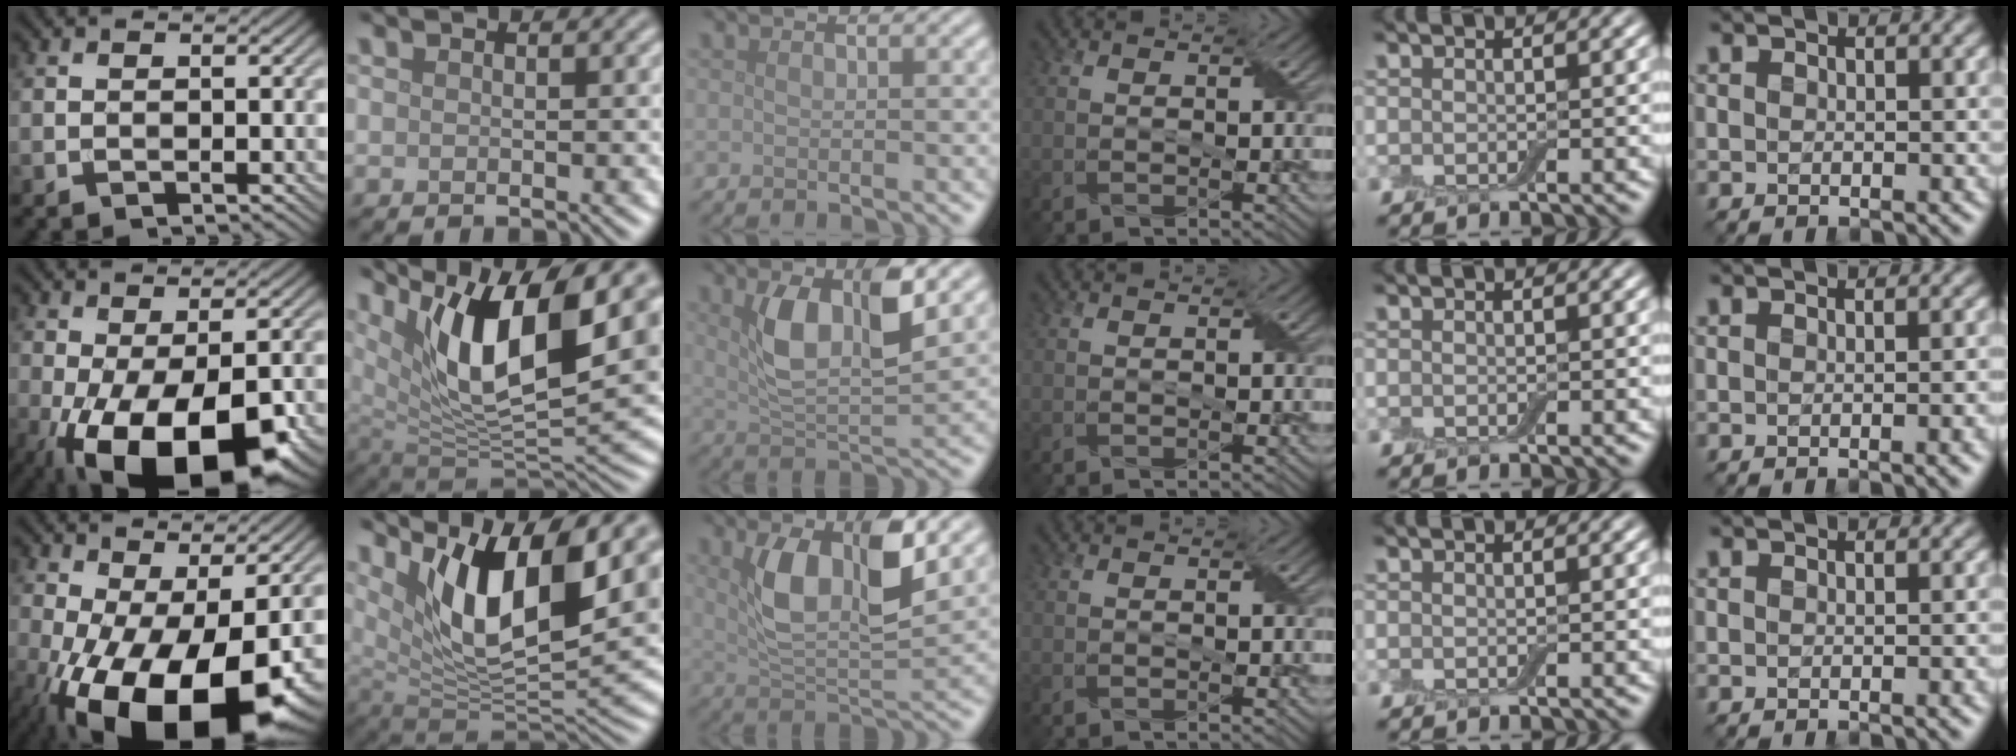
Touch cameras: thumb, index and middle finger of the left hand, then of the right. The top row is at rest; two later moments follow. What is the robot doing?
{"motion": "wrap", "object": "adhesive wrap"}